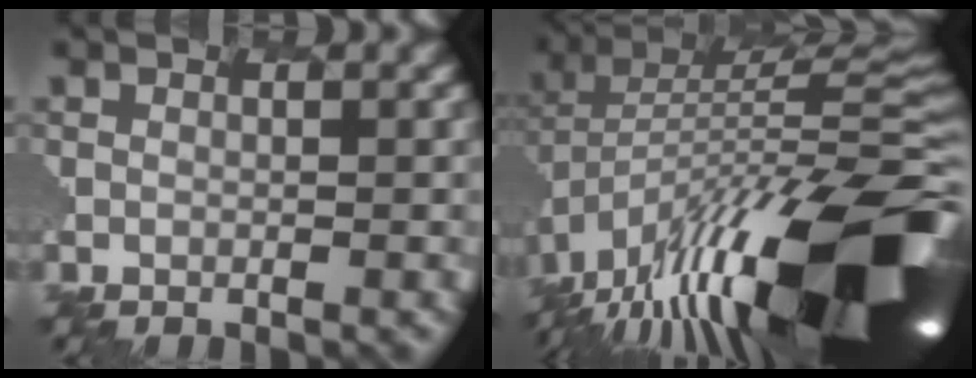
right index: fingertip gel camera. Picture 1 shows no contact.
{"total": 15.9, "force": [-7.2, 4.7, 13.4], "torque": [-0.222, 0.022, -0.135]}